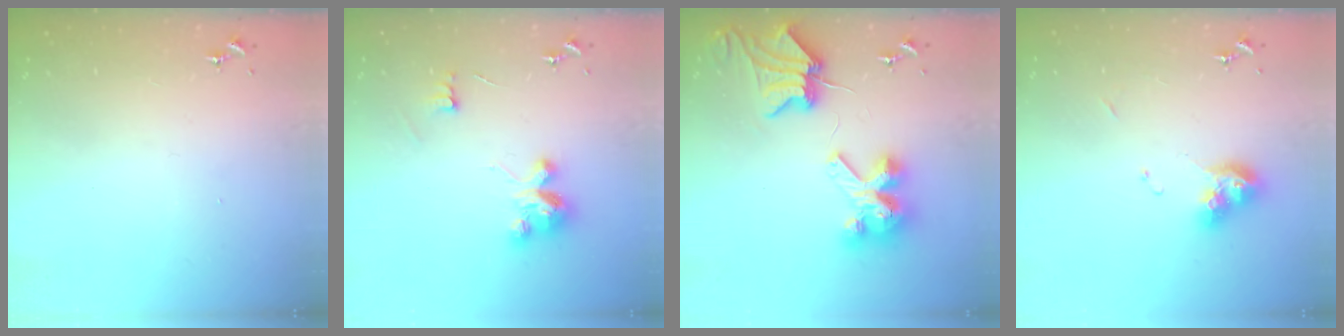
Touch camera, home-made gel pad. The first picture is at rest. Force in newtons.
{"total": 8.9, "press": 8.9, "slide": 0.3}
{"total": 11.3, "press": 11.2, "slide": 1.3}
{"total": 10.9, "press": 10.9, "slide": 1.1}